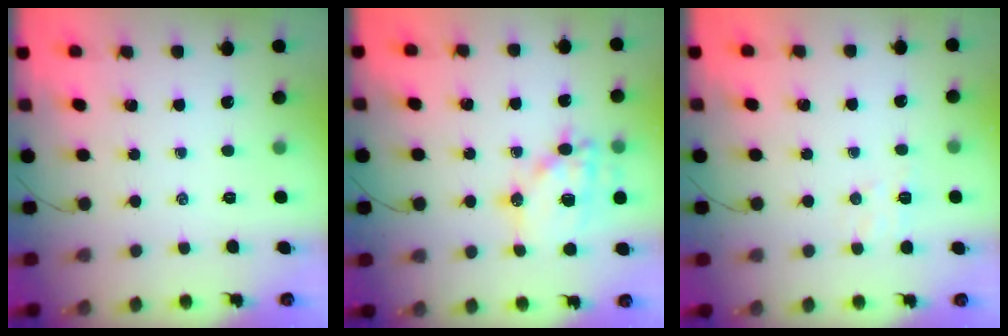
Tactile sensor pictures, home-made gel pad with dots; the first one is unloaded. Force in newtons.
{"total": 16.8, "press": 16.5, "slide": 3.4}
{"total": 5.8, "press": 5.7, "slide": 1.0}